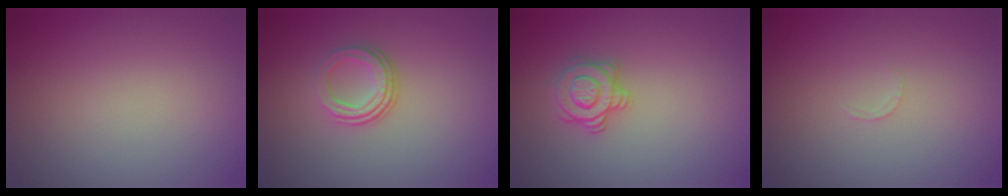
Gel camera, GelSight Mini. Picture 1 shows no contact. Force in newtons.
{"total": 3.4, "press": 2.4, "slide": 2.4}
{"total": 2.8, "press": 2.7, "slide": 0.7}
{"total": 0.7, "press": 0.6, "slide": 0.3}